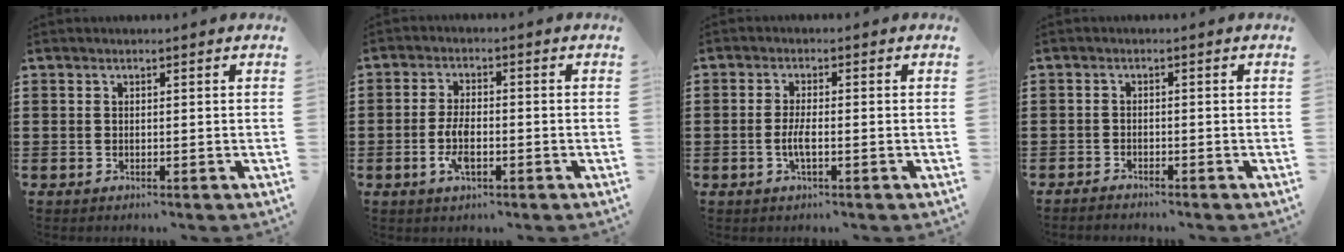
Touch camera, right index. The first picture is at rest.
{"total": 4.8, "force": [-1.5, 2.0, 4.1], "torque": [-0.092, 0.001, -0.033]}
{"total": 2.9, "force": [-0.8, 0.6, 2.7], "torque": [-0.062, -0.005, -0.019]}
{"total": 1.4, "force": [-1.3, 0.1, -0.1], "torque": [-0.003, 0.003, -0.029]}